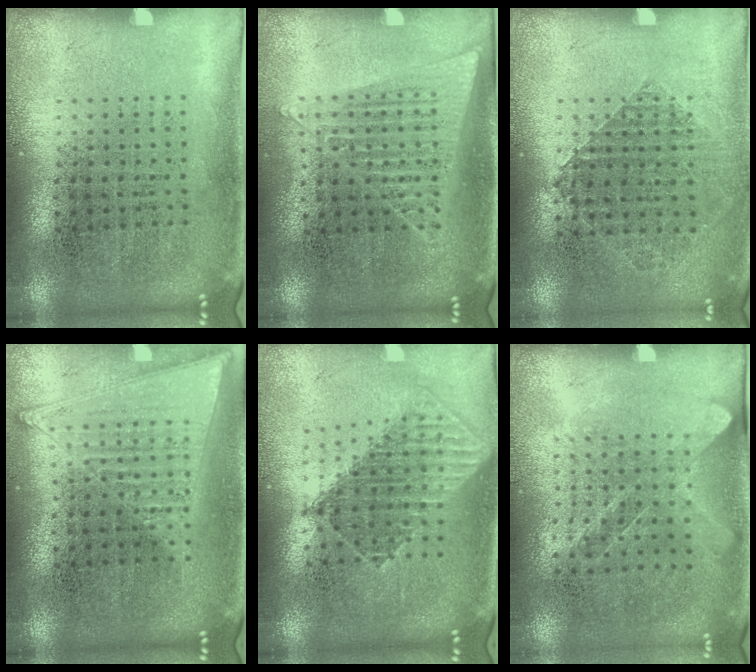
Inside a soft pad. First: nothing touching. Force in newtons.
{"total": 1.2, "press": 1.2, "slide": 0.4}
{"total": 0.9, "press": 0.9, "slide": 0.1}
{"total": 1.4, "press": 1.4, "slide": 0.1}
{"total": 1.7, "press": 1.5, "slide": 0.9}
{"total": 1.3, "press": 1.0, "slide": 0.8}